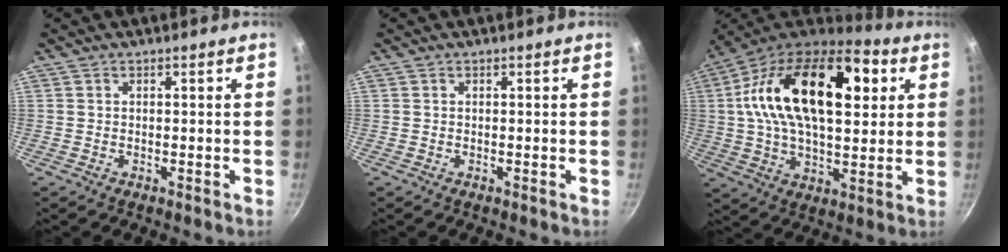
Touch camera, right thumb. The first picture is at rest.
{"total": 0.0}
{"total": 26.7, "force": [6.5, 14.6, 21.4], "torque": [-0.348, 0.011, 0.089]}